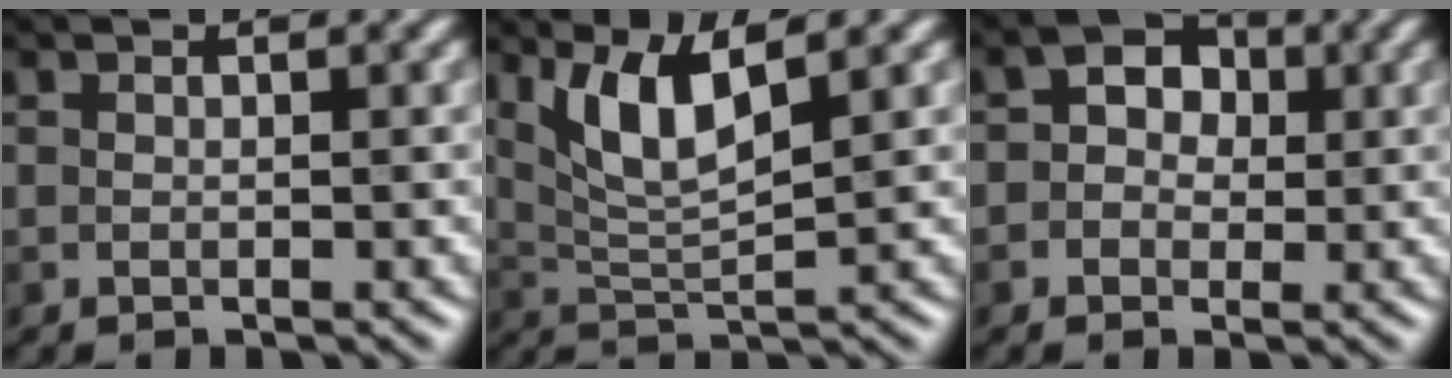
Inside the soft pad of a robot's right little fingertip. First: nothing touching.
{"total": 4.5, "force": [2.2, 0.9, 3.8], "torque": [-0.078, -0.004, 0.045]}
{"total": 2.6, "force": [0.0, 2.2, 1.2], "torque": [-0.011, 0.006, -0.007]}